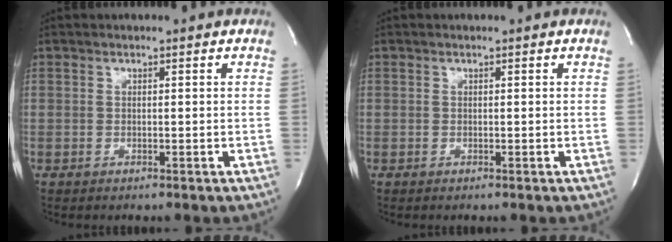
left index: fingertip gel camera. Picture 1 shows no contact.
{"total": 0.0}